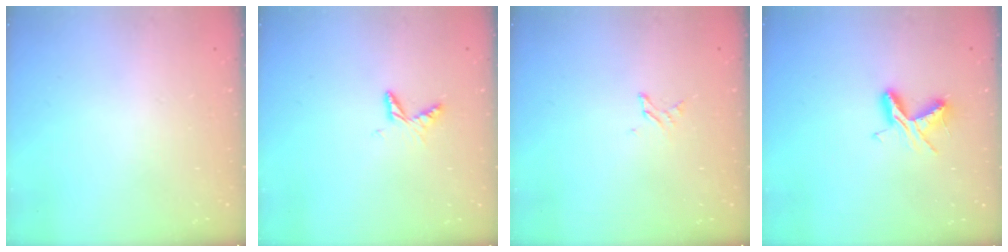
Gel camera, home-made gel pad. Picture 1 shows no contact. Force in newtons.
{"total": 6.1, "press": 6.1, "slide": 0.7}
{"total": 2.2, "press": 2.2, "slide": 0.3}
{"total": 6.5, "press": 6.5, "slide": 0.5}